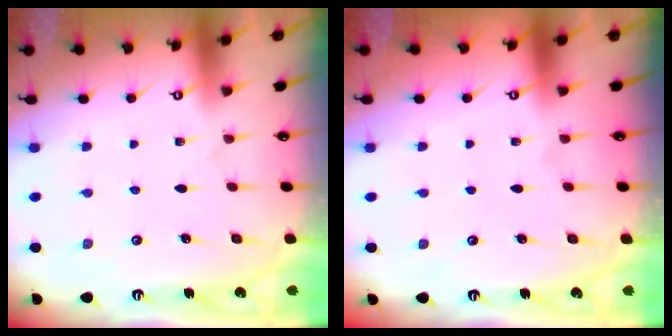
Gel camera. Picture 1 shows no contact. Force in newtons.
{"total": 0.0}